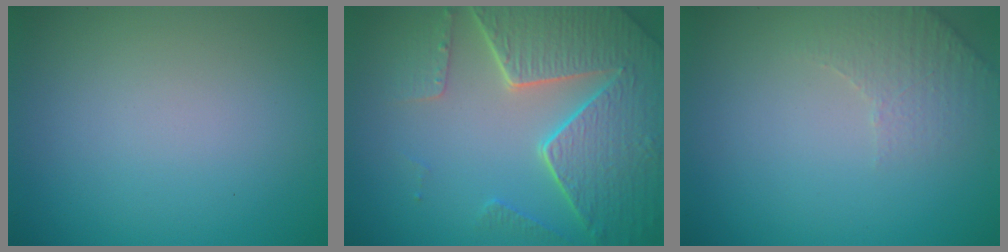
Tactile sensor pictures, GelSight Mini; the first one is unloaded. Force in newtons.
{"total": 8.4, "press": 6.1, "slide": 5.8}
{"total": 2.3, "press": 2.3, "slide": 0.6}